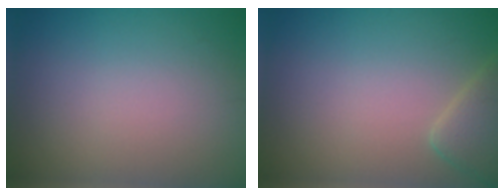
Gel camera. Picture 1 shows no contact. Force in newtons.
{"total": 2.8, "press": 2.8, "slide": 0.2}